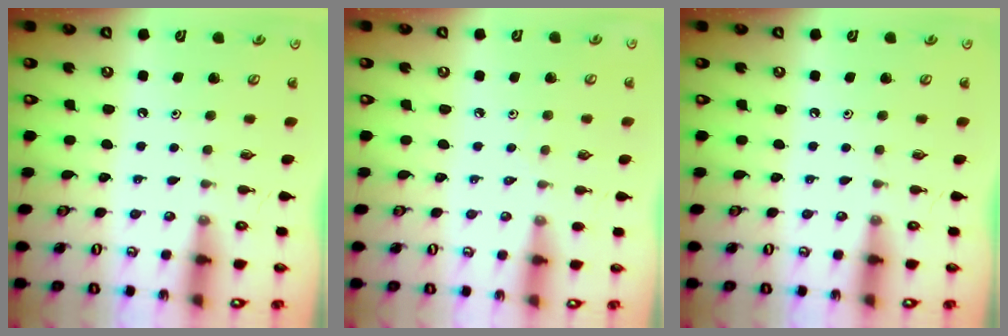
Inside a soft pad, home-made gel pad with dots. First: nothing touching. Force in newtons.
{"total": 3.3, "press": 3.3, "slide": 0.6}
{"total": 0.0}